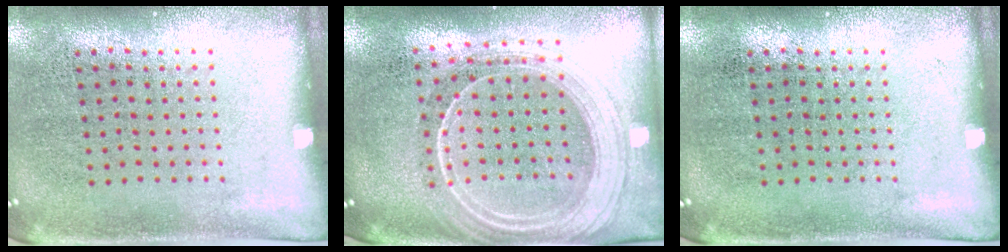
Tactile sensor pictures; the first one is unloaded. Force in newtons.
{"total": 2.3, "press": 2.0, "slide": 1.1}
{"total": 0.0}